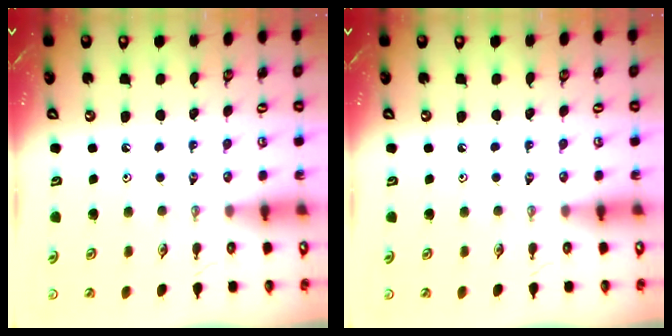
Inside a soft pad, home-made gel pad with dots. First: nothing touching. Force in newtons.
{"total": 0.0}